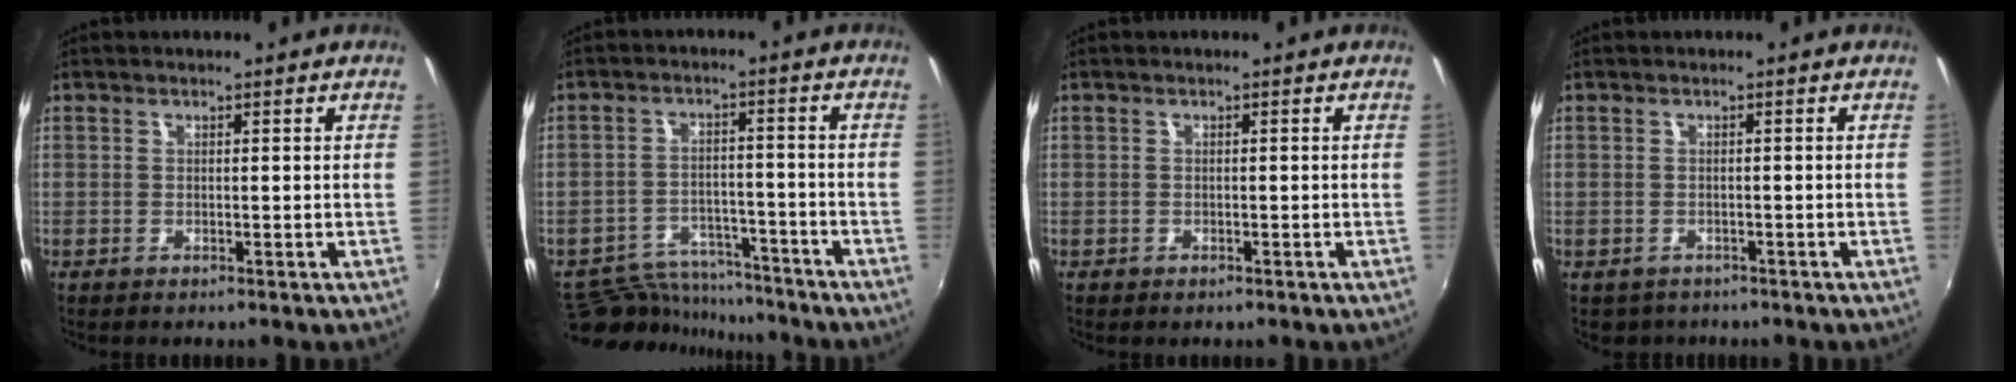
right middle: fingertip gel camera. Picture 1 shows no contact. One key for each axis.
{"total": 11.3, "fx": -10.4, "fy": 3.7, "fz": 2.5, "tx": -0.067, "ty": 0.013, "tz": -0.154}
{"total": 0.5, "fx": -0.4, "fy": 0.4, "fz": 0.1, "tx": -0.003, "ty": -0.003, "tz": -0.007}
{"total": 2.0, "fx": -1.3, "fy": 1.4, "fz": 0.3, "tx": -0.011, "ty": -0.005, "tz": -0.017}